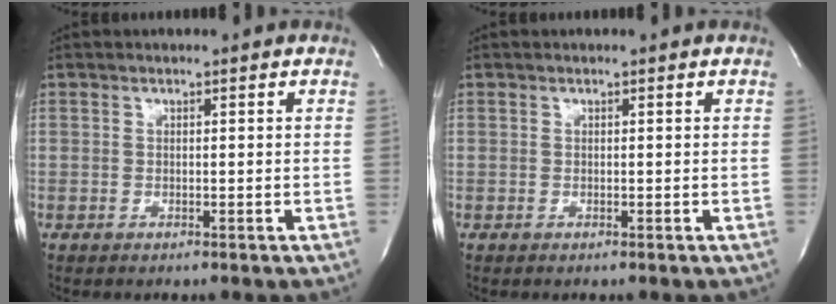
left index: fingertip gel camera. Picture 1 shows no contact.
{"total": 0.0}